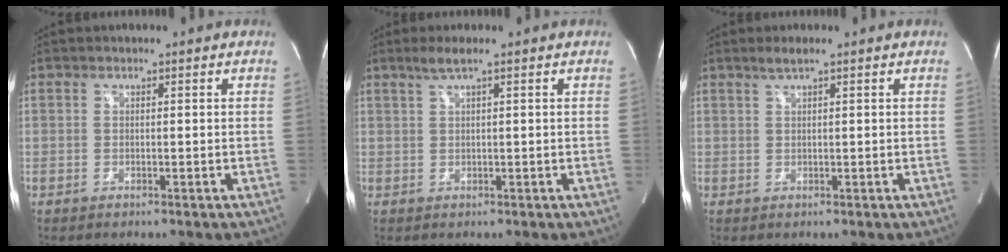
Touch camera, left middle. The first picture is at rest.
{"total": 2.2, "force": [1.4, -0.2, 1.7], "torque": [-0.044, 0.008, 0.032]}
{"total": 1.7, "force": [1.2, -0.1, 1.1], "torque": [-0.028, 0.006, 0.026]}